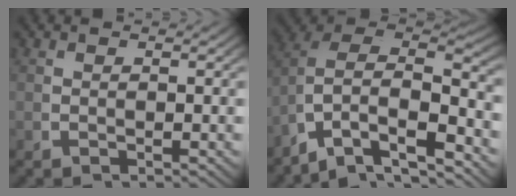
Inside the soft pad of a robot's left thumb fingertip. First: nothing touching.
{"total": 15.0, "force": [-2.1, 11.5, 9.5], "torque": [-0.197, -0.053, -0.033]}